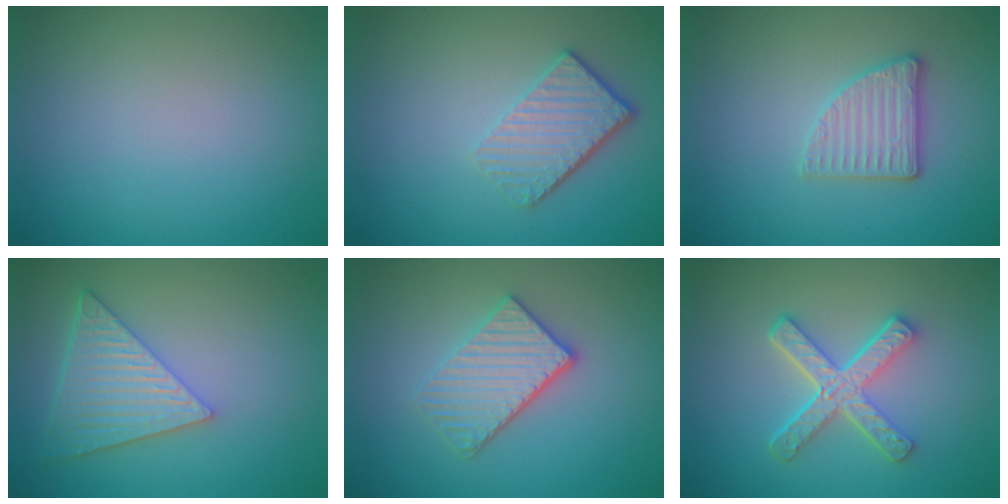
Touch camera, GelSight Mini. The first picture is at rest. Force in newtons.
{"total": 3.6, "press": 2.7, "slide": 2.4}
{"total": 2.8, "press": 2.7, "slide": 0.8}
{"total": 5.9, "press": 4.4, "slide": 3.9}
{"total": 3.8, "press": 3.2, "slide": 2.0}
{"total": 4.9, "press": 3.7, "slide": 3.2}